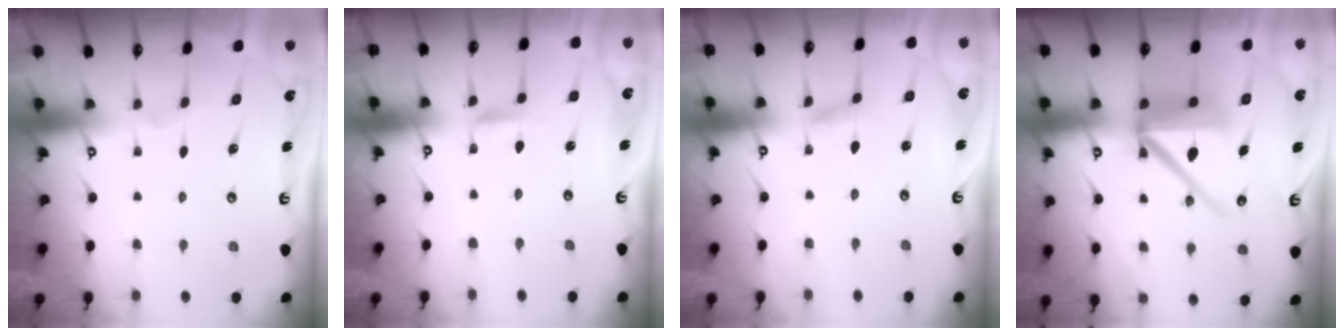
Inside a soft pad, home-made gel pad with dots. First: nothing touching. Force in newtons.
{"total": 1.6, "press": 1.6, "slide": 0.2}
{"total": 2.1, "press": 2.1, "slide": 0.1}
{"total": 15.1, "press": 15.0, "slide": 2.1}